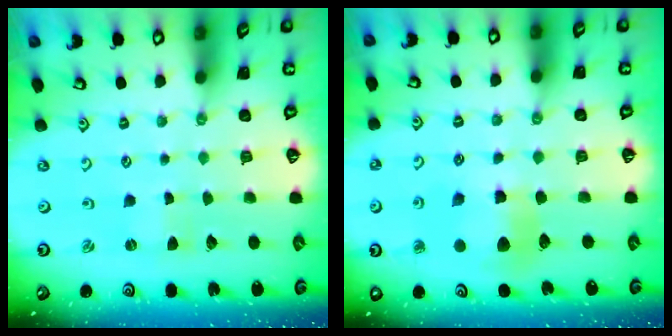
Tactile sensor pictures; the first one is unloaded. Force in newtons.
{"total": 8.9, "press": 8.8, "slide": 1.5}